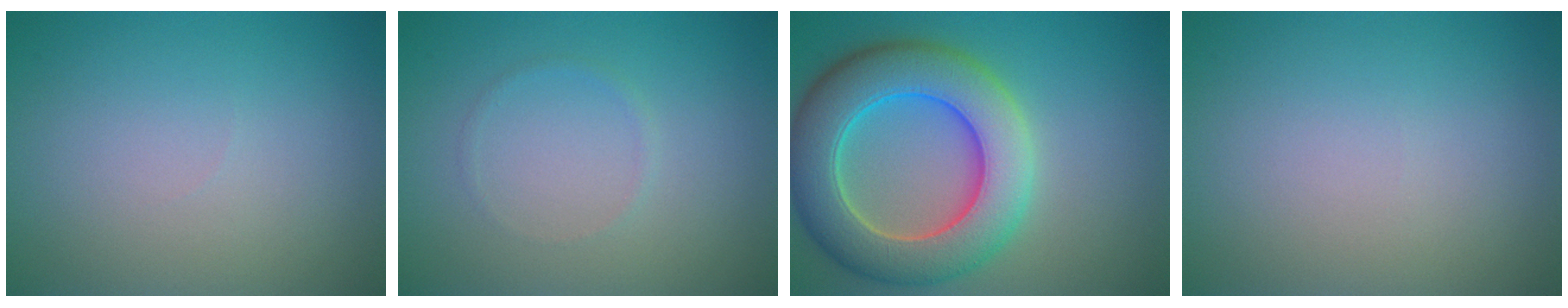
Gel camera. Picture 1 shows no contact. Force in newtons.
{"total": 0.6, "press": 0.6, "slide": 0.1}
{"total": 9.8, "press": 9.8, "slide": 0.7}
{"total": 0.0}